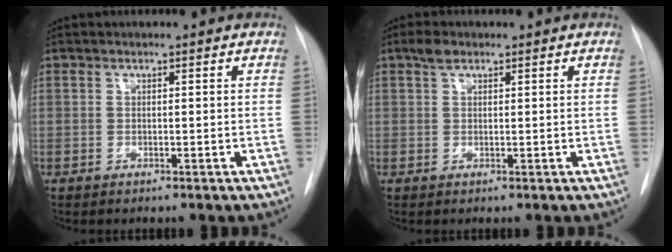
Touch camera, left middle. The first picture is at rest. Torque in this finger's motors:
{"motor_torque": [0.54, -0.32, -0.05, 0.00]}